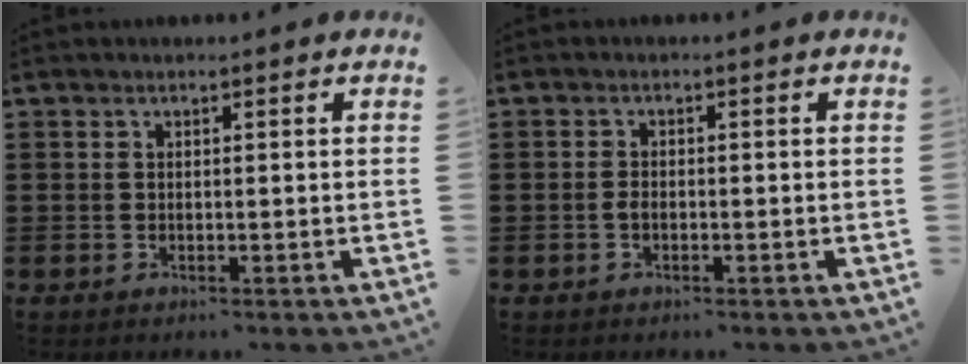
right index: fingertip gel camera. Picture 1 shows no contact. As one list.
[{"total": 1.0, "force": [-0.4, 0.5, 0.8], "torque": [-0.024, -0.007, -0.010]}]